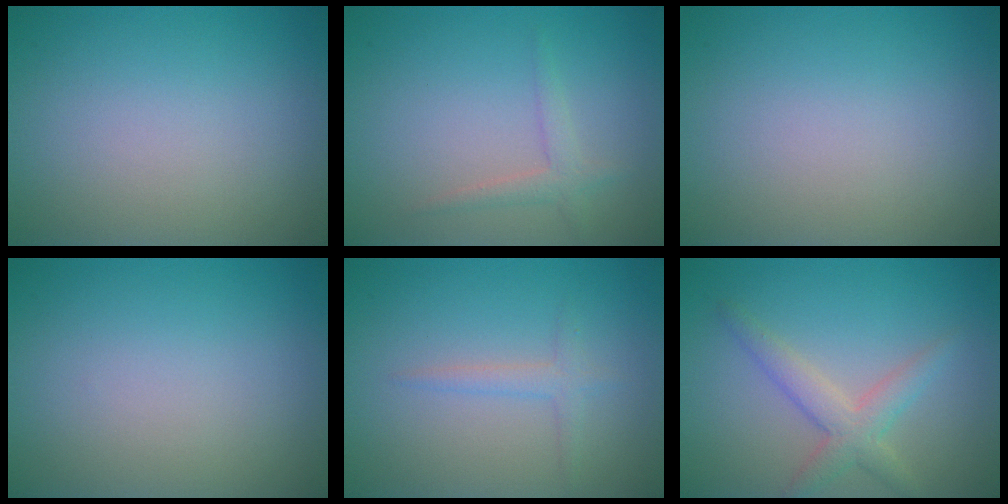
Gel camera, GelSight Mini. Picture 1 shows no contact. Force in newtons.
{"total": 1.6, "press": 1.6, "slide": 0.1}
{"total": 0.0}
{"total": 0.0}
{"total": 1.4, "press": 1.4, "slide": 0.1}
{"total": 3.1, "press": 3.1, "slide": 0.1}